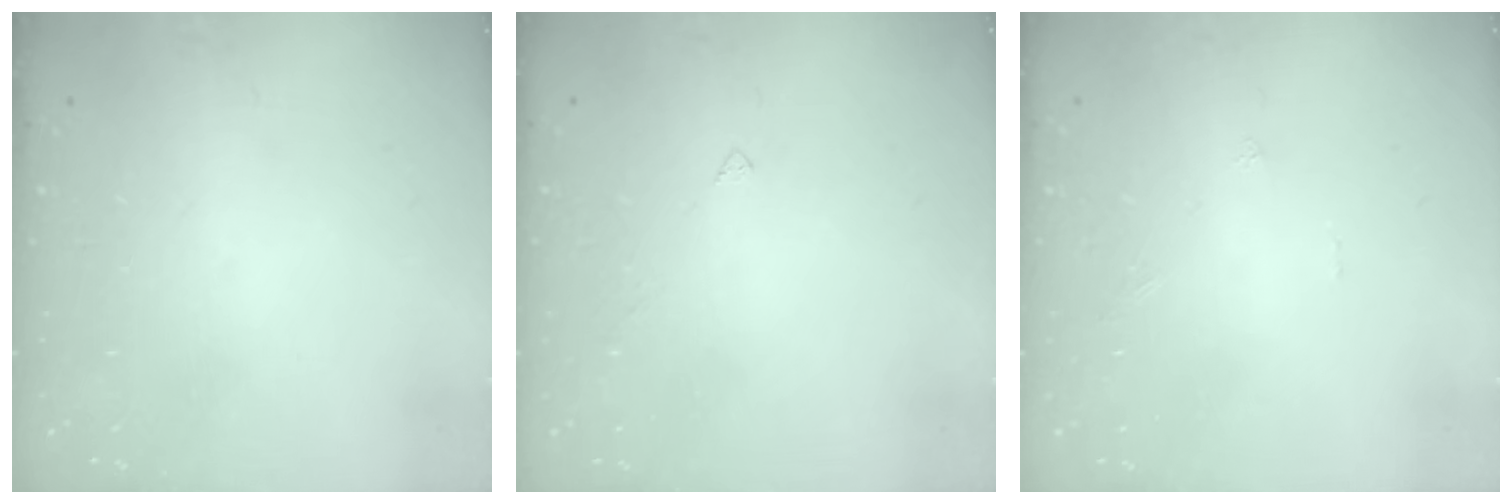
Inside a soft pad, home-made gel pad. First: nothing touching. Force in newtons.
{"total": 2.3, "press": 2.3, "slide": 0.5}
{"total": 0.0}